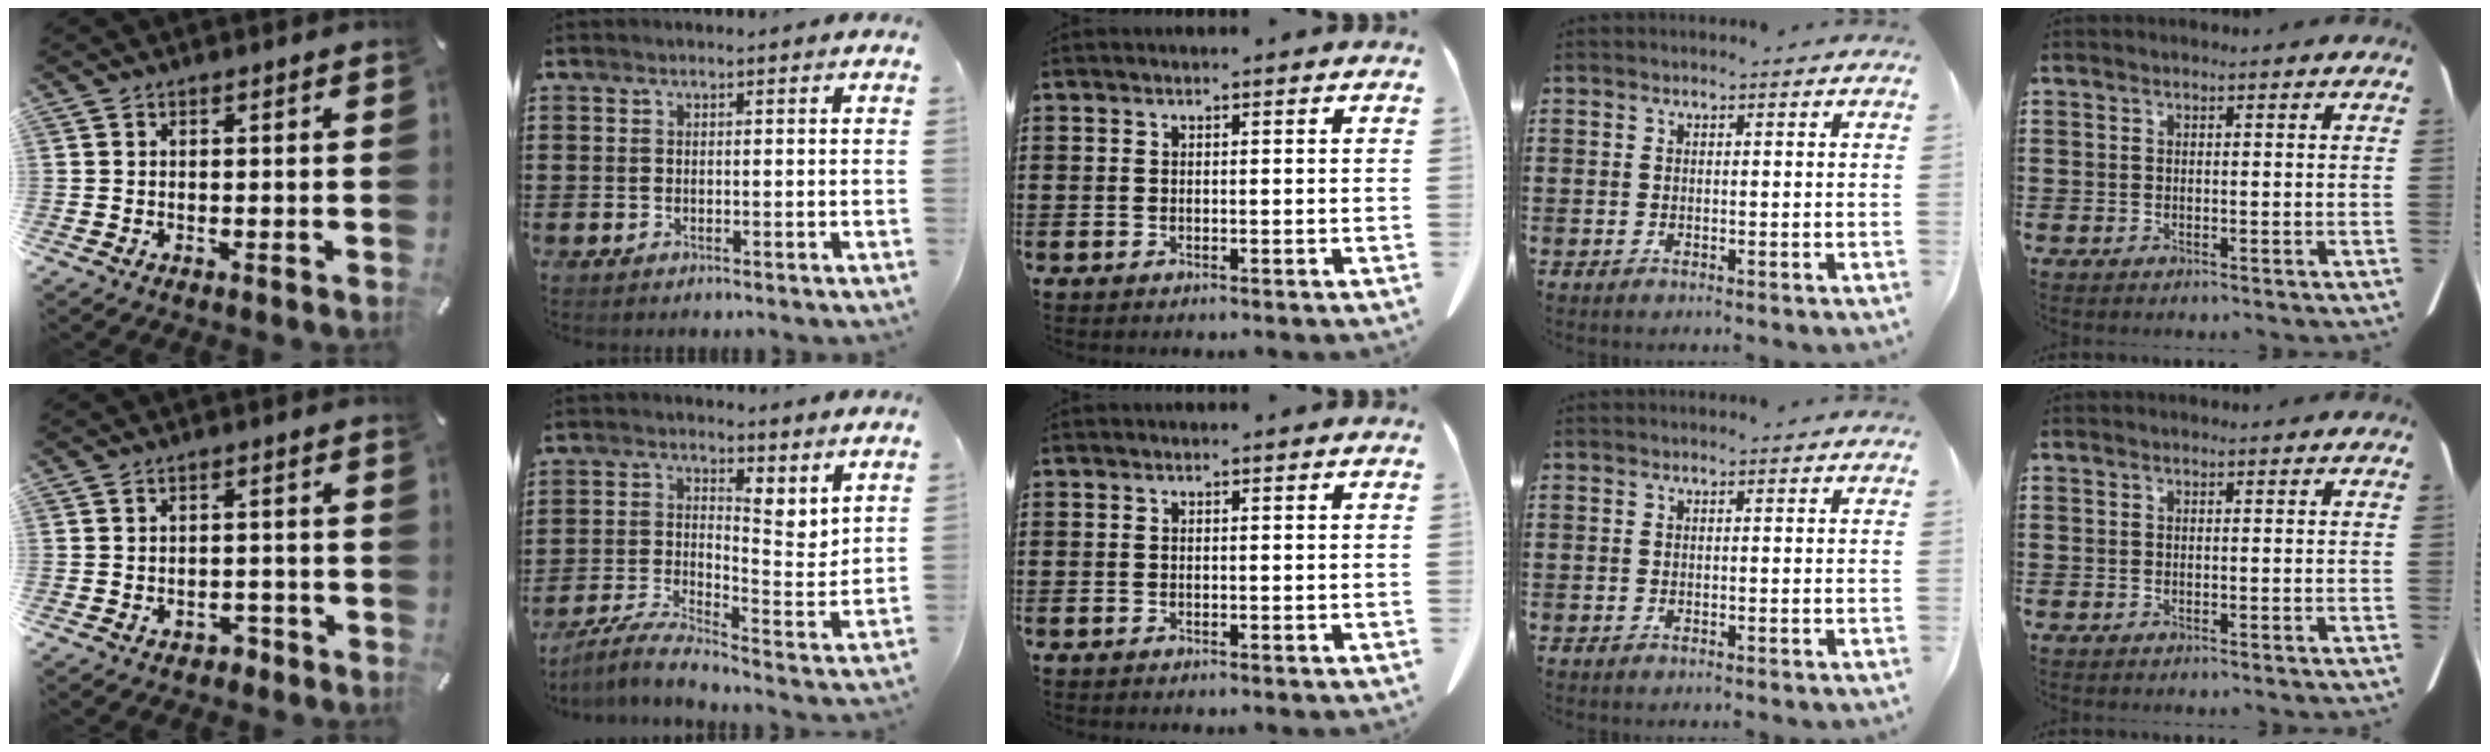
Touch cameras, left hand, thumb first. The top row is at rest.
{"thumb": {"total": 2.7, "force": [-1.7, 1.9, 1.0], "torque": [-0.014, 0.009, -0.032]}, "index": {"total": 3.2, "force": [1.3, 1.3, 2.6], "torque": [-0.055, -0.018, 0.015]}}